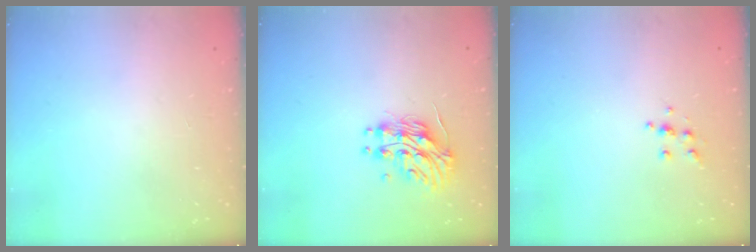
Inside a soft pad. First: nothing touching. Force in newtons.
{"total": 14.0, "press": 13.9, "slide": 0.8}
{"total": 5.4, "press": 5.3, "slide": 0.4}